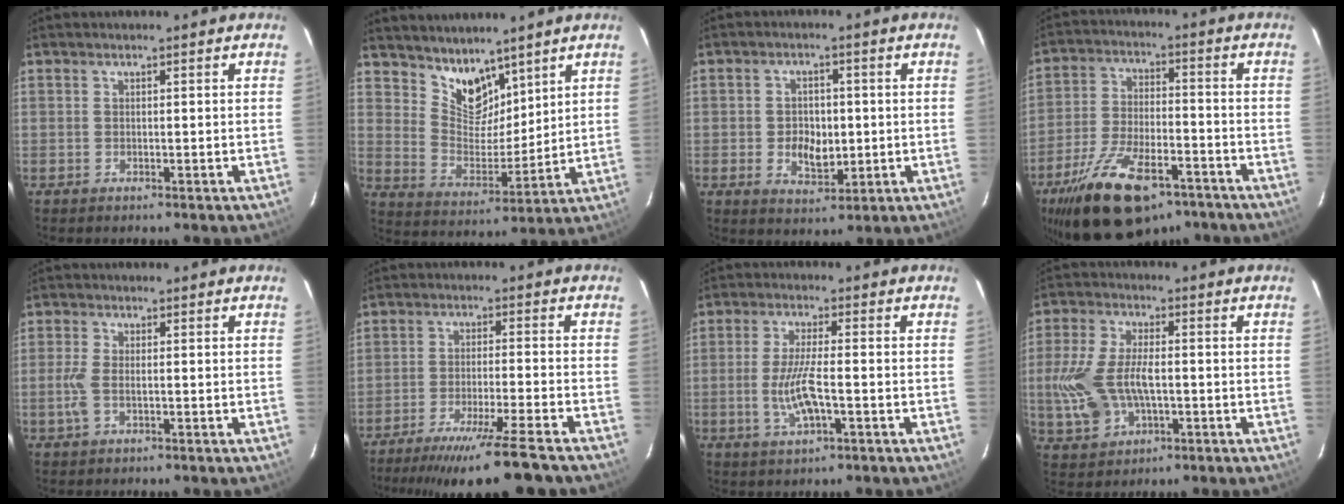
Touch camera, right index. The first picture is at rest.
{"total": 9.6, "force": [7.5, 4.9, 3.5], "torque": [-0.060, 0.004, 0.148]}
{"total": 6.2, "force": [-0.8, 4.3, 4.4], "torque": [-0.083, 0.001, -0.006]}
{"total": 18.9, "force": [-12.5, 8.1, 11.7], "torque": [-0.230, -0.020, -0.202]}
{"total": 3.4, "force": [-0.8, 1.4, 3.0], "torque": [-0.074, 0.000, -0.017]}
{"total": 13.0, "force": [-10.8, -1.2, 7.2], "torque": [-0.141, -0.029, -0.176]}
{"total": 7.5, "force": [-2.0, 1.7, 7.0], "torque": [-0.141, -0.006, -0.038]}
{"total": 11.9, "force": [-1.6, 6.8, 9.6], "torque": [-0.215, 0.004, -0.025]}